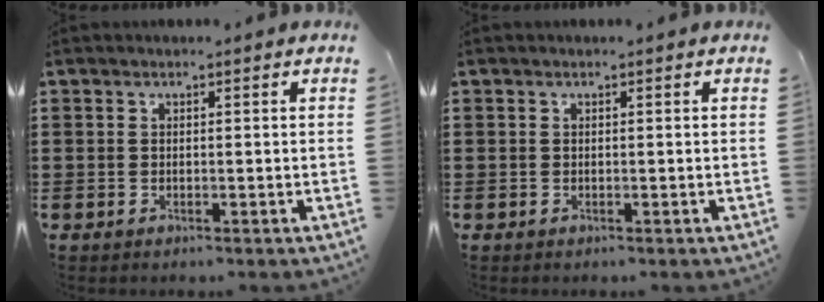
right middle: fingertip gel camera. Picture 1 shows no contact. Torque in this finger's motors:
{"motor_torque": [0.14, -0.26, 0.00, 0.02]}